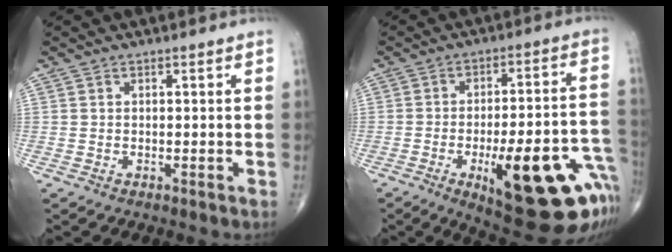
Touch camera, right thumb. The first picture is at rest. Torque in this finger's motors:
{"motor_torque": [2.54, 2.00, 1.06, -1.09, 0.46]}